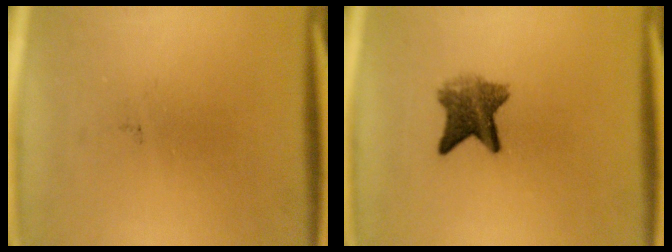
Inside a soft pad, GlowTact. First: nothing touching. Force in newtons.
{"total": 5.9}